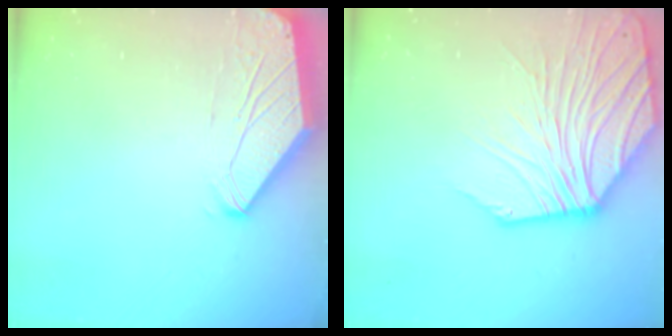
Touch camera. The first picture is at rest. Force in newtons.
{"total": 10.2, "press": 10.1, "slide": 1.5}